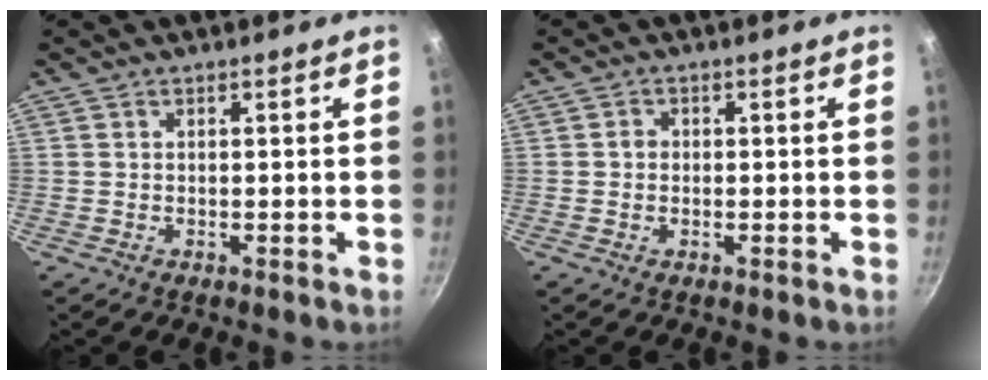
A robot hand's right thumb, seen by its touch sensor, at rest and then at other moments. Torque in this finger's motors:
{"motor_torque": [0.20, 0.08, -0.01, -0.13, -0.02]}